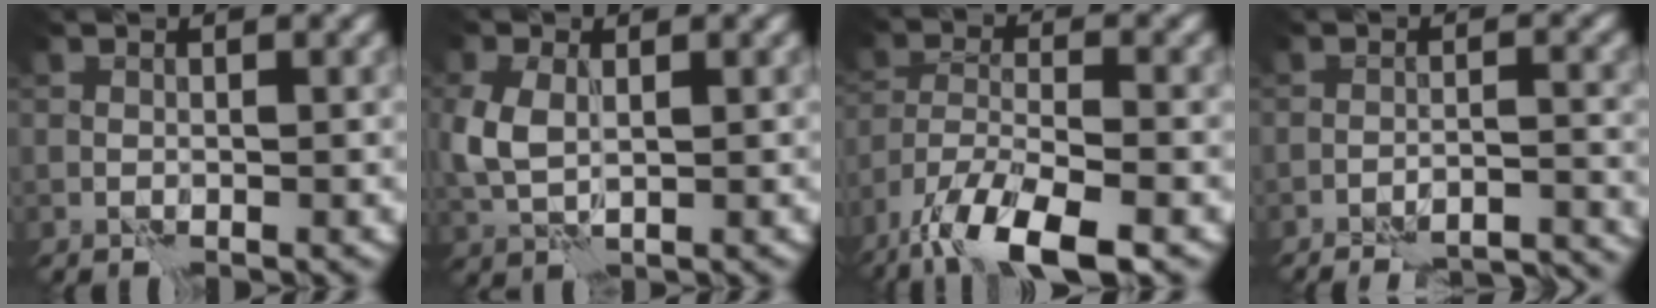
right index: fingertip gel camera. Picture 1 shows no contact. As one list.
[{"total": 3.5, "force": [0.7, 2.2, 2.7], "torque": [-0.074, 0.000, 0.015]}, {"total": 9.6, "force": [-6.8, 2.8, 6.2], "torque": [-0.116, -0.011, -0.130]}, {"total": 11.2, "force": [-10.6, 2.6, 2.4], "torque": [-0.011, 0.015, -0.117]}]